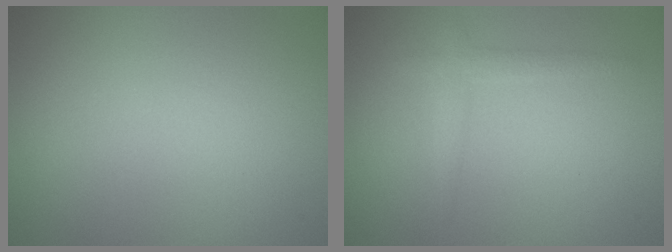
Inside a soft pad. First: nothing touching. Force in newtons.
{"total": 1.6, "press": 1.6, "slide": 0.1}